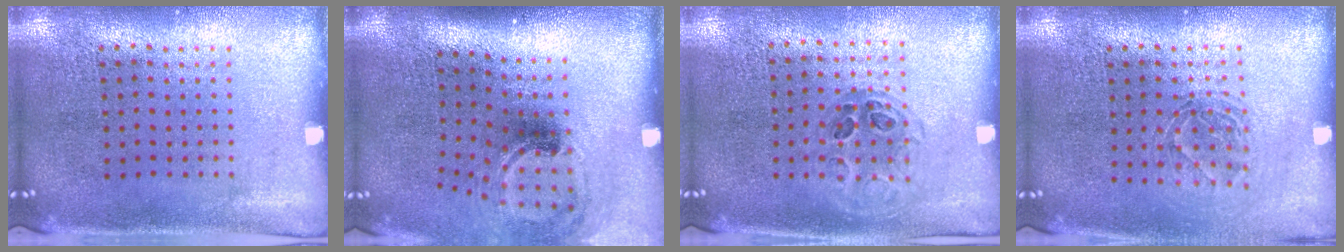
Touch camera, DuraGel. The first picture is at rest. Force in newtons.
{"total": 1.6, "press": 1.2, "slide": 1.1}
{"total": 0.9, "press": 0.8, "slide": 0.4}
{"total": 1.3, "press": 1.1, "slide": 0.6}